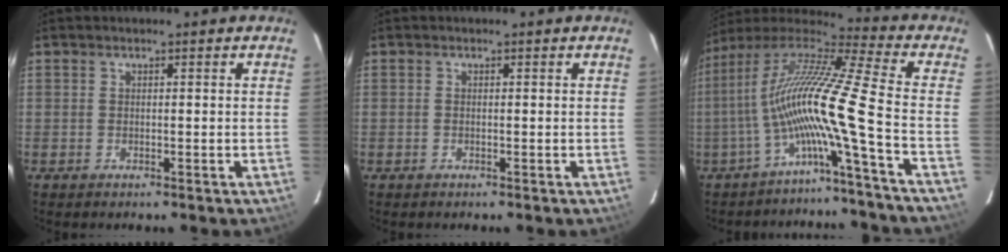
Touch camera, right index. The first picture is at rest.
{"total": 0.0}
{"total": 13.7, "force": [-5.1, -2.7, 12.5], "torque": [-0.201, -0.016, -0.101]}